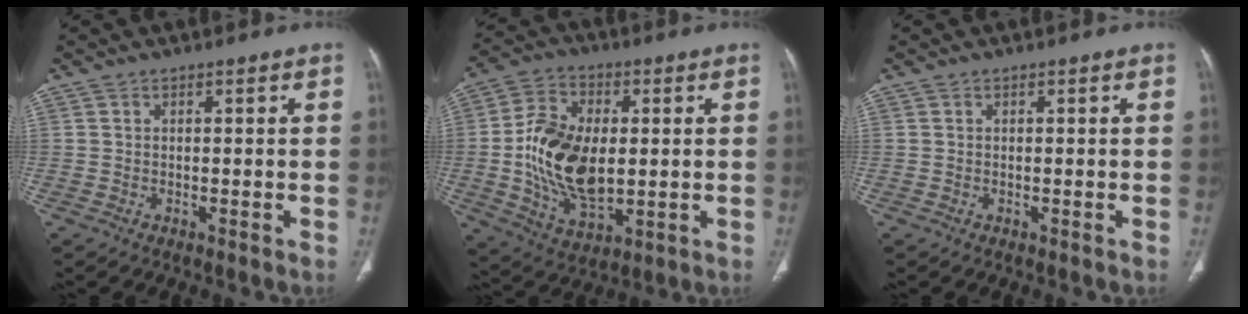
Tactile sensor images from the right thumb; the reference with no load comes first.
{"total": 17.1, "force": [-0.1, 10.0, 13.8], "torque": [-0.251, -0.003, 0.005]}
{"total": 0.0}